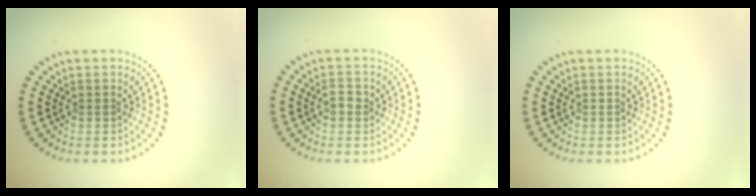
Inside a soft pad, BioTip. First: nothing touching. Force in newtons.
{"total": 1.3, "press": 1.3, "slide": 0.1}
{"total": 0.0}